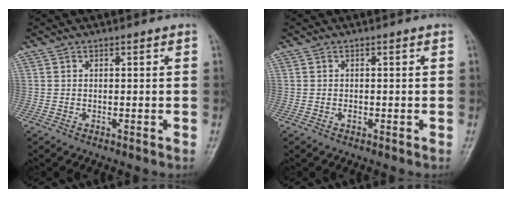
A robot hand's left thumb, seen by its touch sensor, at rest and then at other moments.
{"total": 0.7, "force": [-0.2, 0.4, 0.5], "torque": [-0.006, 0.001, -0.005]}